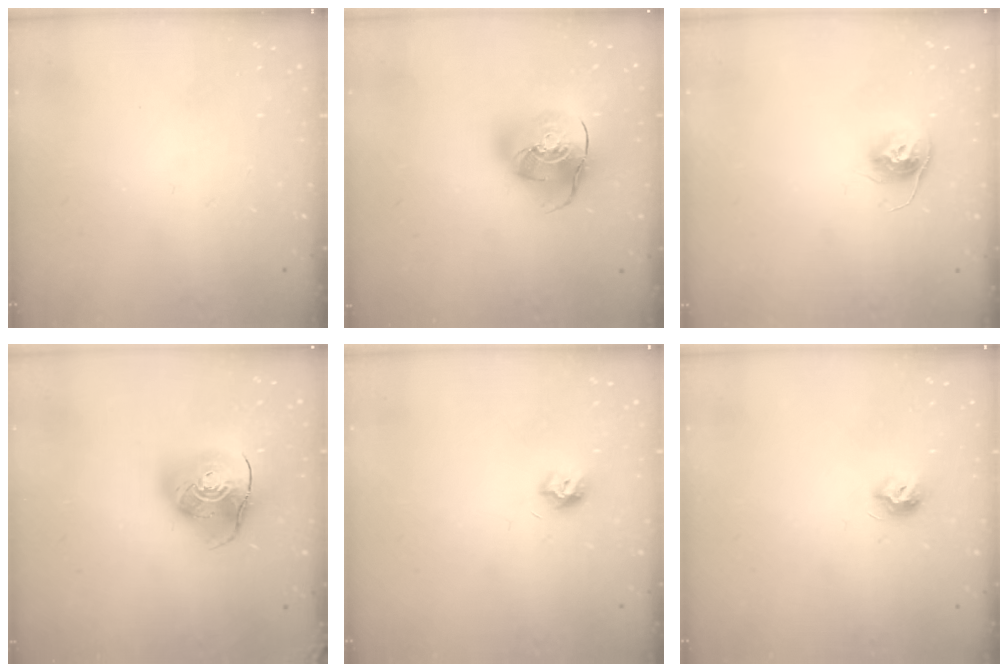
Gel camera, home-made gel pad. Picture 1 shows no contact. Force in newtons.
{"total": 18.6, "press": 18.3, "slide": 3.1}
{"total": 10.2, "press": 10.1, "slide": 0.7}
{"total": 12.7, "press": 12.6, "slide": 2.0}
{"total": 7.6, "press": 7.6, "slide": 0.7}
{"total": 8.2, "press": 8.2, "slide": 0.7}